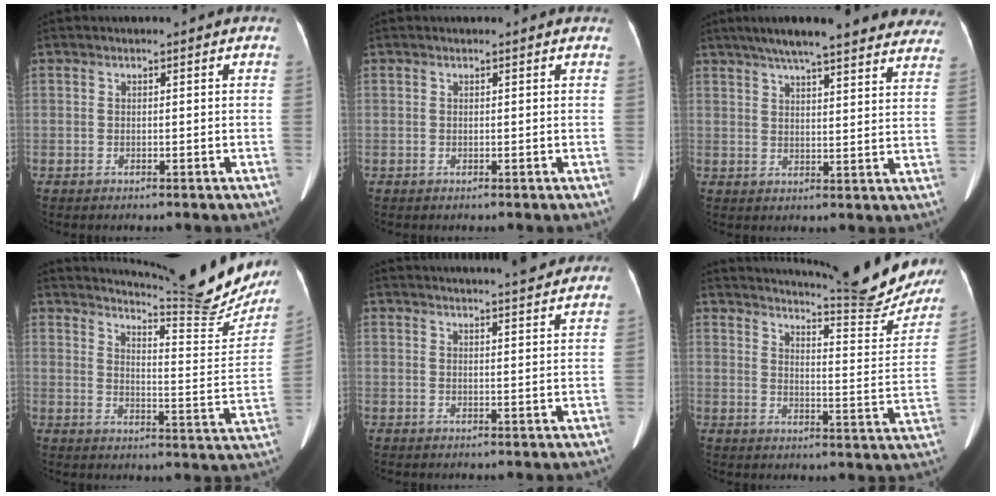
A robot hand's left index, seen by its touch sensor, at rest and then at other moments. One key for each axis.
{"total": 1.4, "fx": 1.3, "fy": 0.4, "fz": 0.2, "tx": -0.015, "ty": 0.014, "tz": 0.009}
{"total": 25.3, "fx": 21.7, "fy": 3.8, "fz": 12.6, "tx": -0.185, "ty": 0.001, "tz": 0.260}
{"total": 20.6, "fx": 19.0, "fy": 1.5, "fz": 7.7, "tx": -0.109, "ty": -0.086, "tz": 0.229}
{"total": 14.5, "fx": 13.4, "fy": 1.0, "fz": 5.3, "tx": -0.074, "ty": 0.016, "tz": 0.165}
{"total": 21.0, "fx": 19.5, "fy": 1.1, "fz": 7.6, "tx": -0.108, "ty": -0.088, "tz": 0.235}